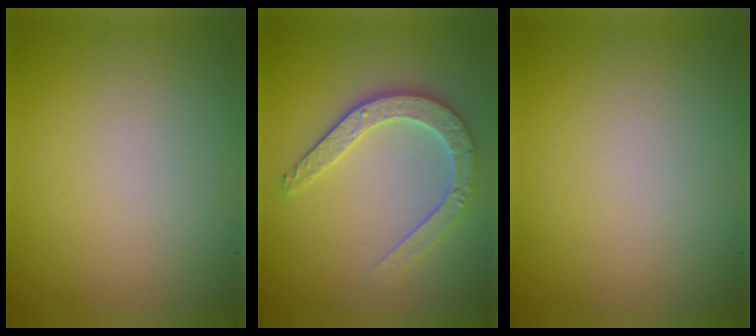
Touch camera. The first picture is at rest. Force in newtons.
{"total": 4.3, "press": 3.6, "slide": 2.4}
{"total": 0.0}